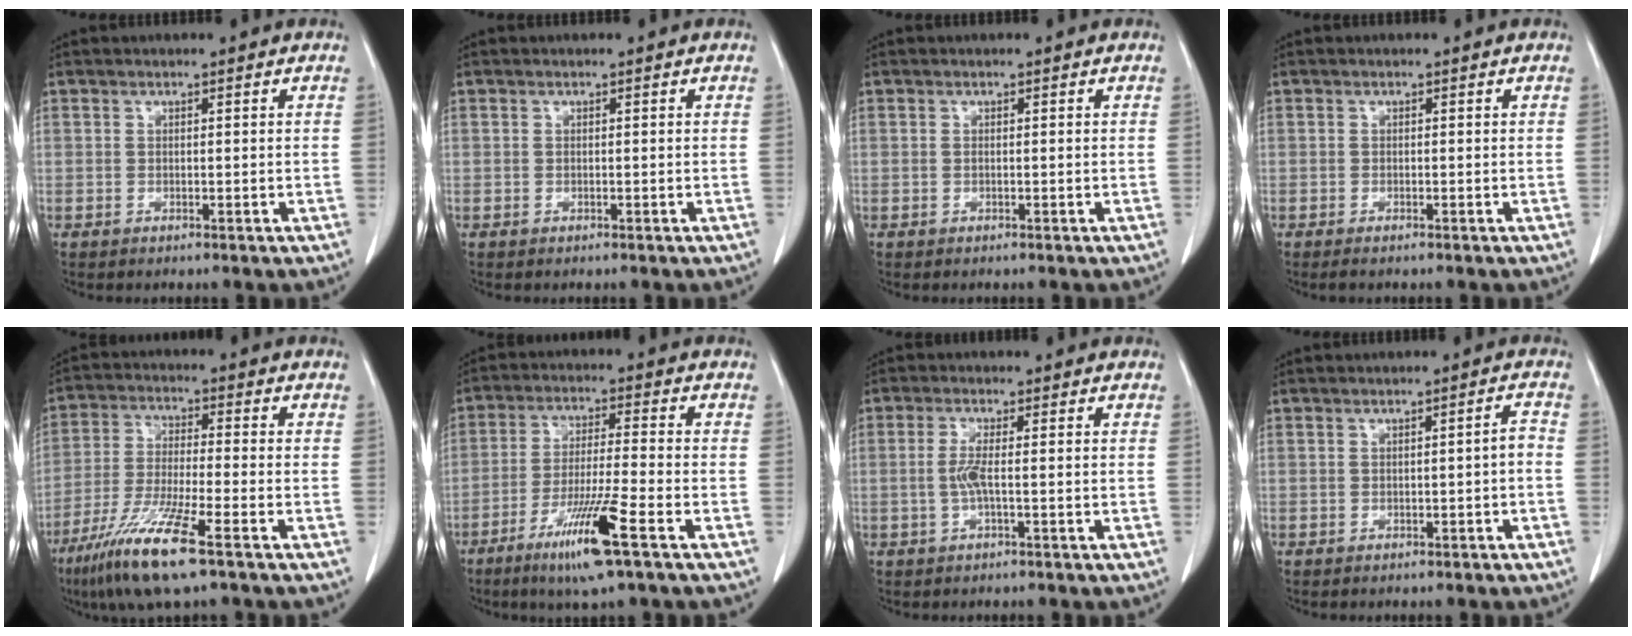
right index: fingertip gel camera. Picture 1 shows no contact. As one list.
[{"total": 0.0}, {"total": 0.0}, {"total": 0.7, "force": [-0.6, 0.0, 0.4], "torque": [-0.007, -0.001, -0.007]}, {"total": 11.8, "force": [-7.1, 0.3, 9.4], "torque": [-0.196, -0.034, -0.136]}, {"total": 10.8, "force": [-5.8, -0.6, 9.1], "torque": [-0.174, -0.026, -0.107]}, {"total": 2.8, "force": [-0.4, 0.0, 2.7], "torque": [-0.063, -0.002, -0.010]}, {"total": 1.7, "force": [-0.6, 0.2, 1.5], "torque": [-0.018, 0.002, -0.009]}]